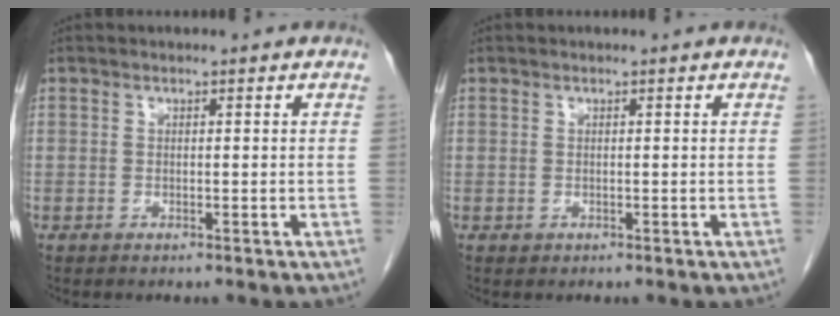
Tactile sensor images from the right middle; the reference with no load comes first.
{"total": 0.0}